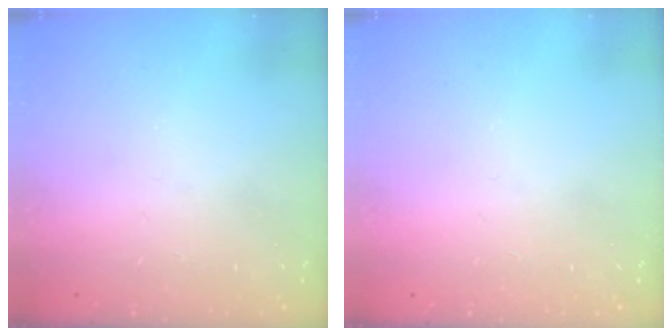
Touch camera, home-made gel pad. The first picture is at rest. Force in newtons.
{"total": 0.0}